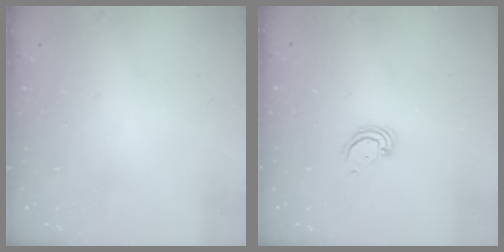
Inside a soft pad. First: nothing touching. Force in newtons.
{"total": 3.4, "press": 3.4, "slide": 0.3}